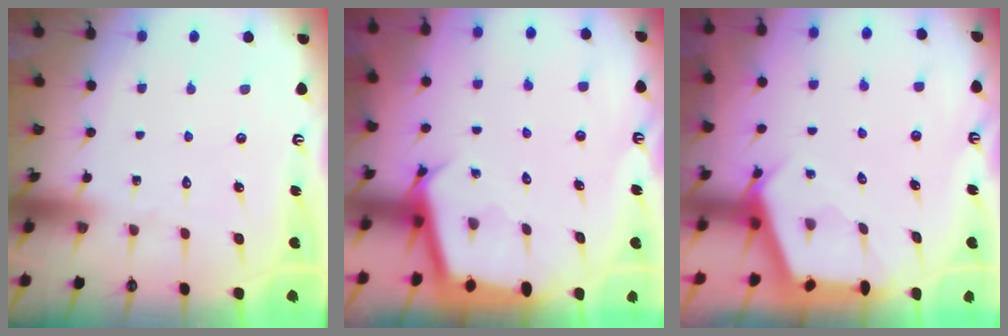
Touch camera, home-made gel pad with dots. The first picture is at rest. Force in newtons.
{"total": 3.0, "press": 3.0, "slide": 0.0}
{"total": 2.8, "press": 2.8, "slide": 0.3}